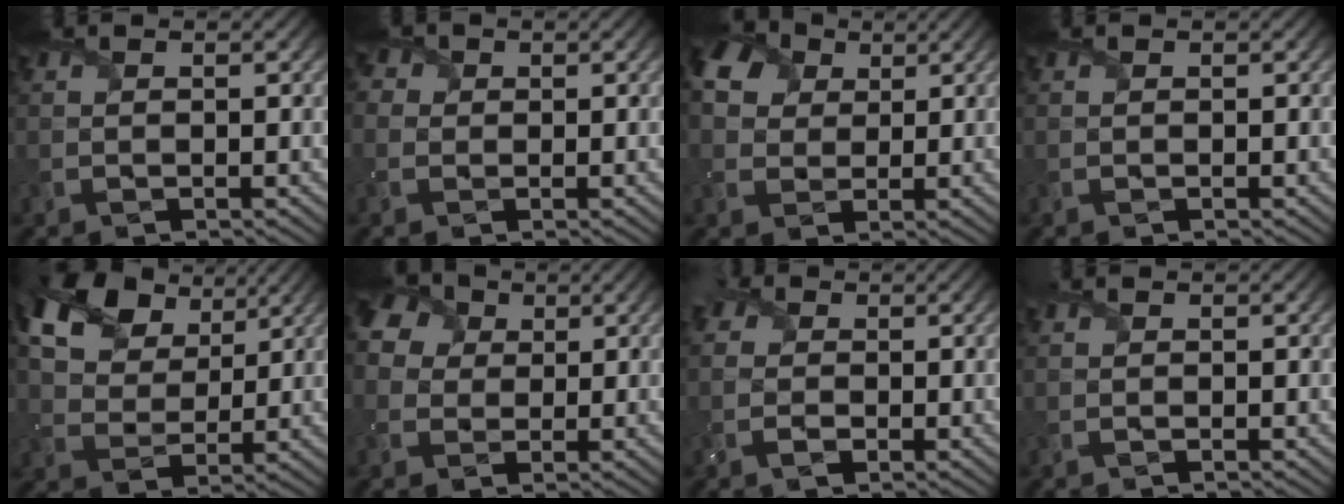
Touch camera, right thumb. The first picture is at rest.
{"total": 2.9, "force": [0.7, 2.6, 1.1], "torque": [-0.050, 0.009, 0.009]}
{"total": 9.0, "force": [4.2, 6.6, 4.4], "torque": [-0.138, 0.030, 0.065]}
{"total": 0.0}
{"total": 12.0, "force": [6.7, 7.5, 6.6], "torque": [-0.149, 0.022, 0.106]}
{"total": 6.8, "force": [2.5, 5.4, 3.3], "torque": [-0.099, 0.019, 0.037]}
{"total": 3.4, "force": [-0.3, 2.8, 1.9], "torque": [-0.043, 0.002, -0.012]}
{"total": 0.0}